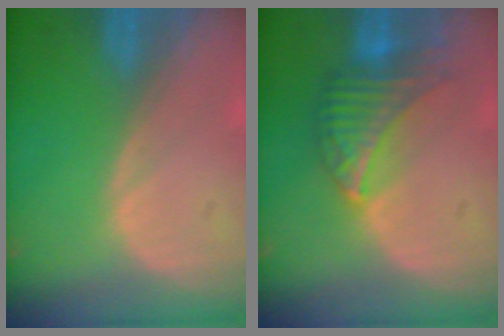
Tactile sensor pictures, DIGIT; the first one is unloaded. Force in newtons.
{"total": 6.8, "press": 6.6, "slide": 1.4}